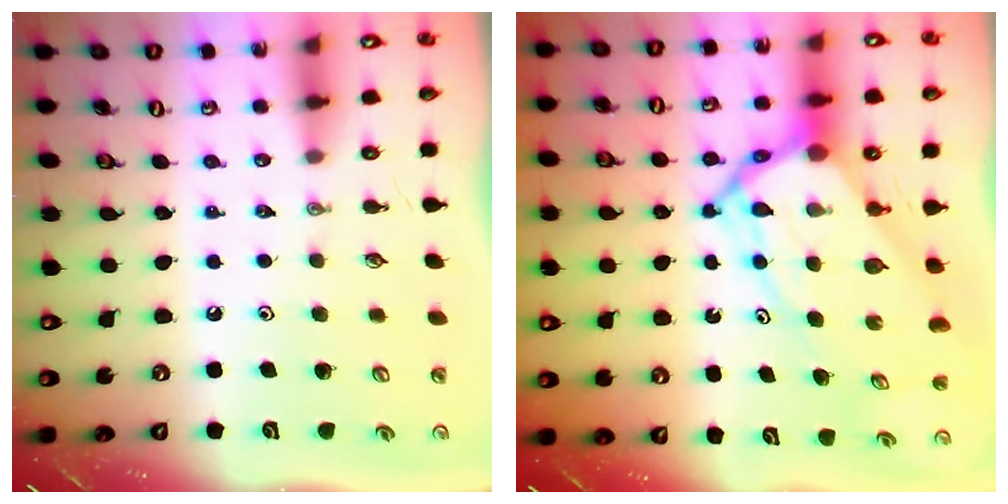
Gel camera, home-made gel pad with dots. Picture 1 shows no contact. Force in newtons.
{"total": 12.6, "press": 12.6, "slide": 1.3}